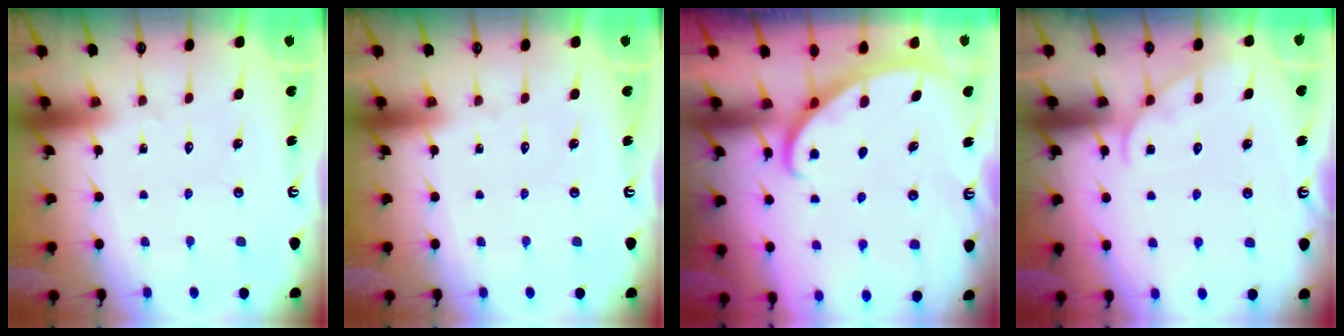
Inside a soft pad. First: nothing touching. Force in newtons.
{"total": 0.0}
{"total": 2.8, "press": 2.8, "slide": 0.1}
{"total": 4.2, "press": 4.2, "slide": 0.5}